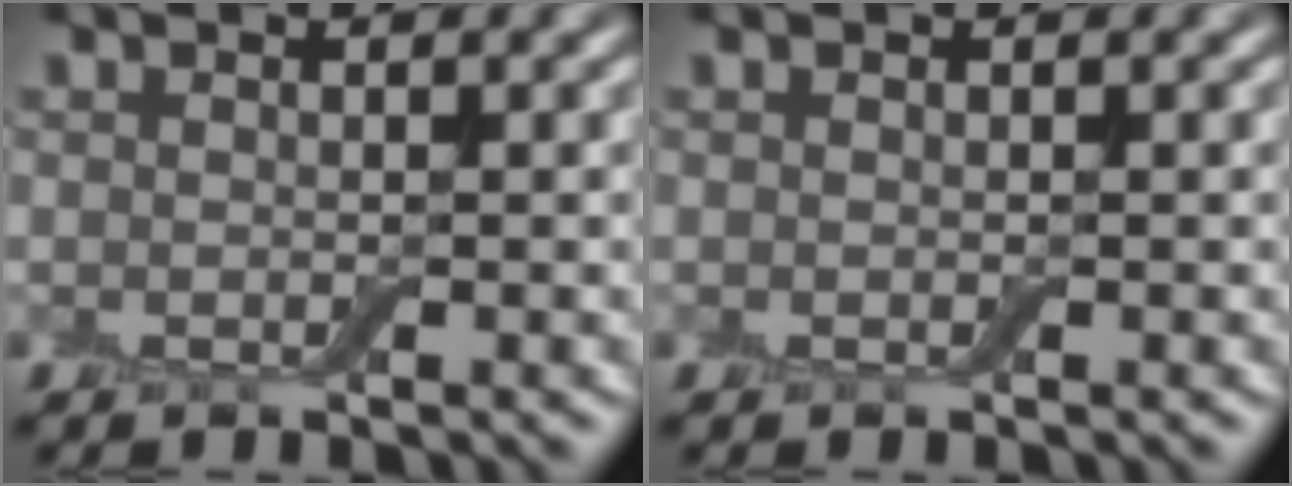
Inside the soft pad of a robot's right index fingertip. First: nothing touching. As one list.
[{"total": 0.0}]